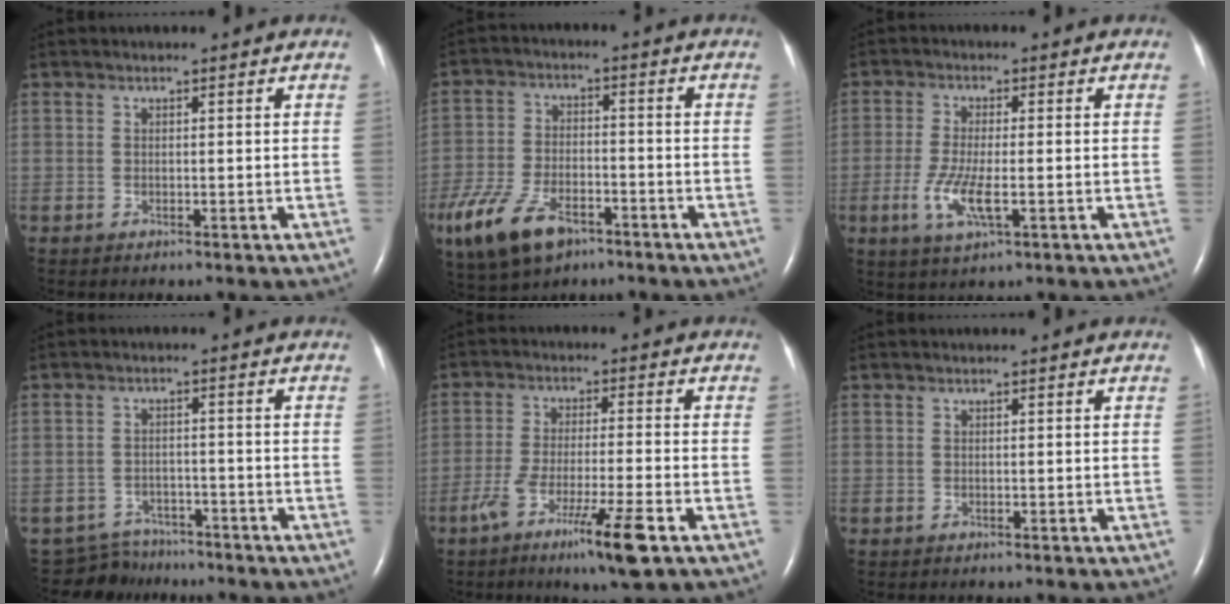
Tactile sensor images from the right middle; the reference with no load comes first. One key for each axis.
{"total": 13.6, "fx": -8.2, "fy": 6.6, "fz": 8.6, "tx": -0.195, "ty": -0.011, "tz": -0.145}
{"total": 6.0, "fx": -1.8, "fy": 1.2, "fz": 5.6, "tx": -0.124, "ty": -0.013, "tz": -0.032}
{"total": 5.3, "fx": -4.8, "fy": 1.9, "fz": -1.1, "tx": 0.014, "ty": 0.007, "tz": -0.079}
{"total": 10.1, "fx": -5.5, "fy": -0.1, "fz": 8.4, "tx": -0.155, "ty": -0.025, "tz": -0.096}
{"total": 0.0}